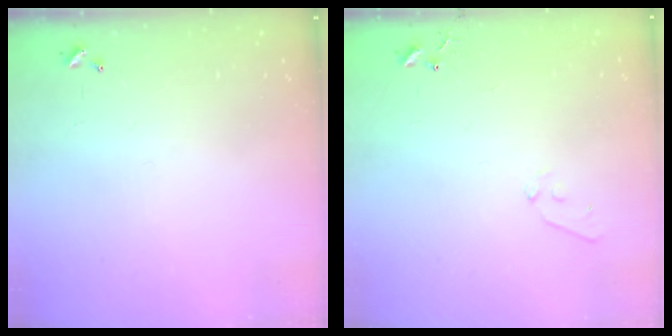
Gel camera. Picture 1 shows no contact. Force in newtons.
{"total": 5.2, "press": 5.2, "slide": 0.5}